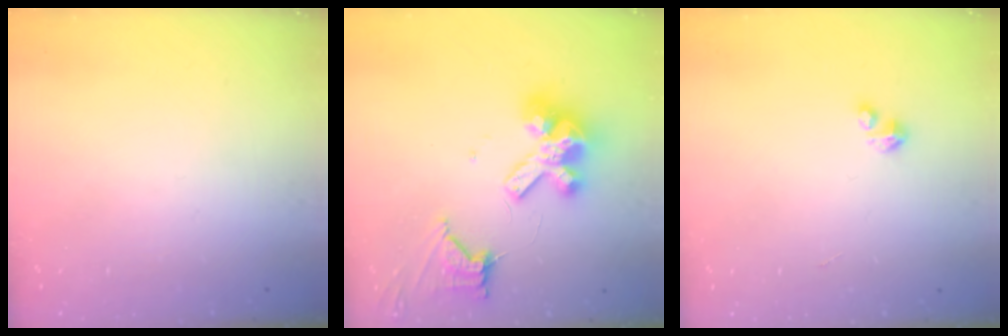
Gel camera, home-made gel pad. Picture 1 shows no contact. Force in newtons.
{"total": 14.3, "press": 14.2, "slide": 1.7}
{"total": 2.1, "press": 2.0, "slide": 0.5}